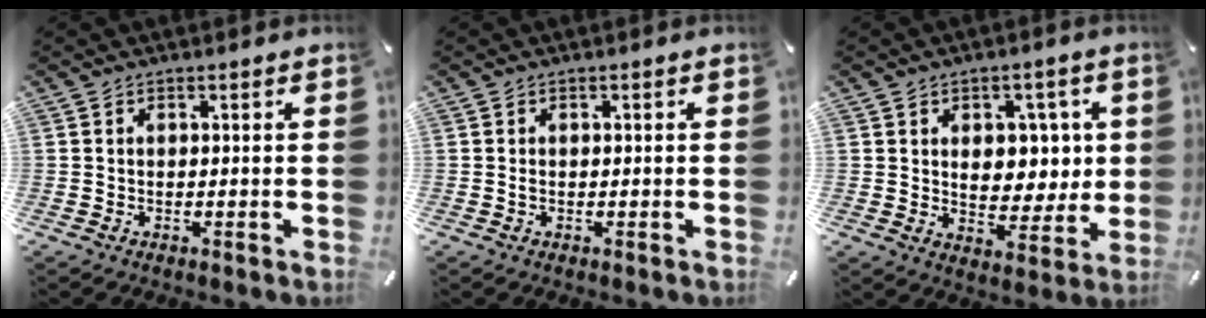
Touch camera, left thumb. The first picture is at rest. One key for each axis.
{"total": 0.6, "fx": -0.1, "fy": 0.3, "fz": 0.5, "tx": -0.010, "ty": -0.001, "tz": -0.003}
{"total": 8.6, "fx": 2.1, "fy": 6.8, "fz": 4.8, "tx": -0.059, "ty": -0.008, "tz": 0.035}